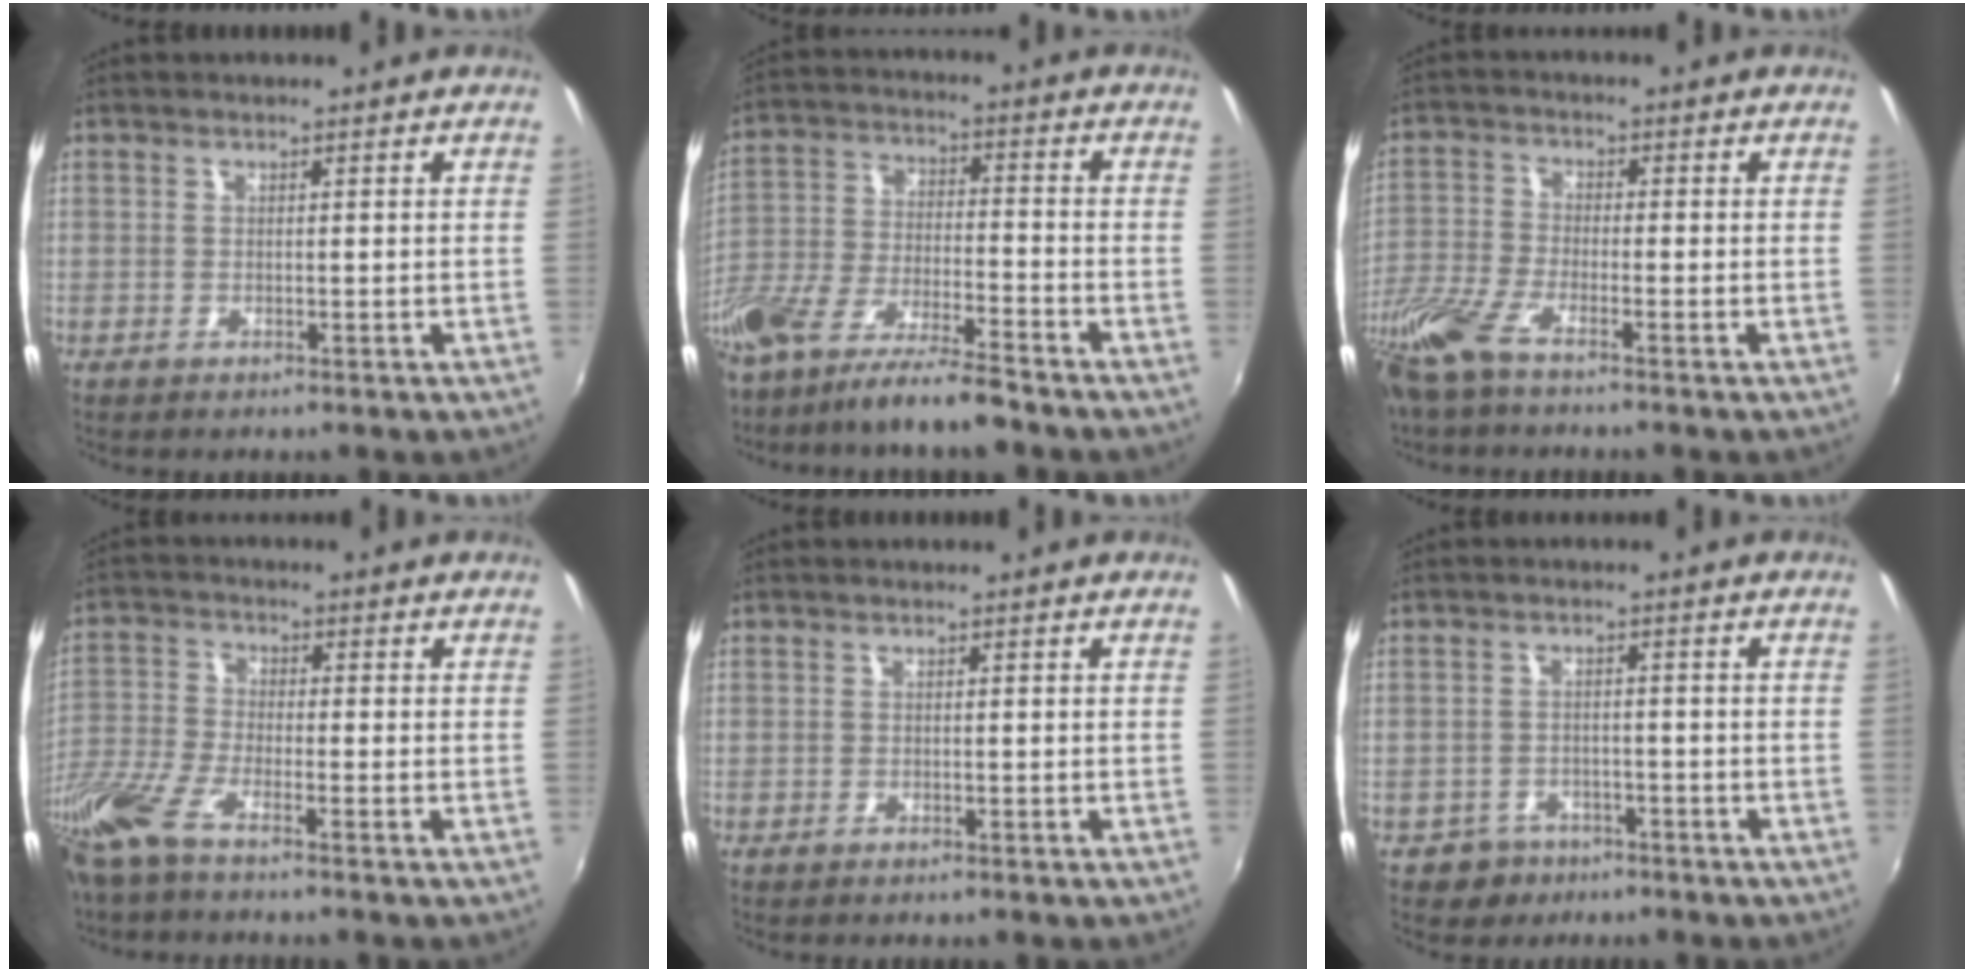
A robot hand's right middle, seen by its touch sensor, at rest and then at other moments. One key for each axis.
{"total": 13.4, "fx": -10.4, "fy": 2.5, "fz": 8.1, "tx": -0.170, "ty": -0.019, "tz": -0.194}
{"total": 9.3, "fx": -7.1, "fy": 1.6, "fz": 5.9, "tx": -0.143, "ty": -0.023, "tz": -0.146}
{"total": 9.0, "fx": -6.9, "fy": 1.2, "fz": 5.7, "tx": -0.135, "ty": -0.021, "tz": -0.143}
{"total": 0.0}
{"total": 4.3, "fx": -2.9, "fy": 3.2, "fz": 0.4, "tx": -0.024, "ty": 0.008, "tz": -0.043}